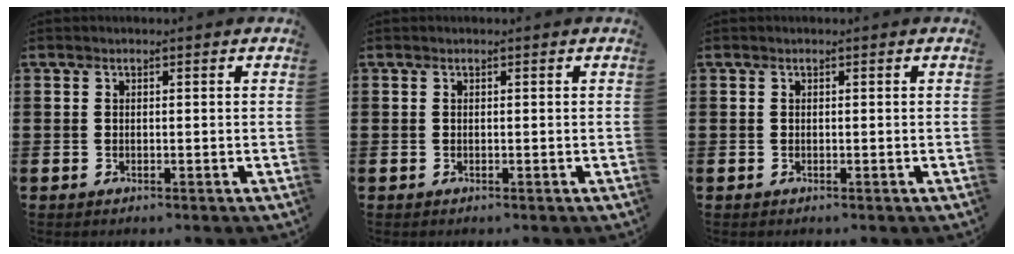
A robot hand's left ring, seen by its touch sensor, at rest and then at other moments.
{"total": 0.0}
{"total": 0.0}